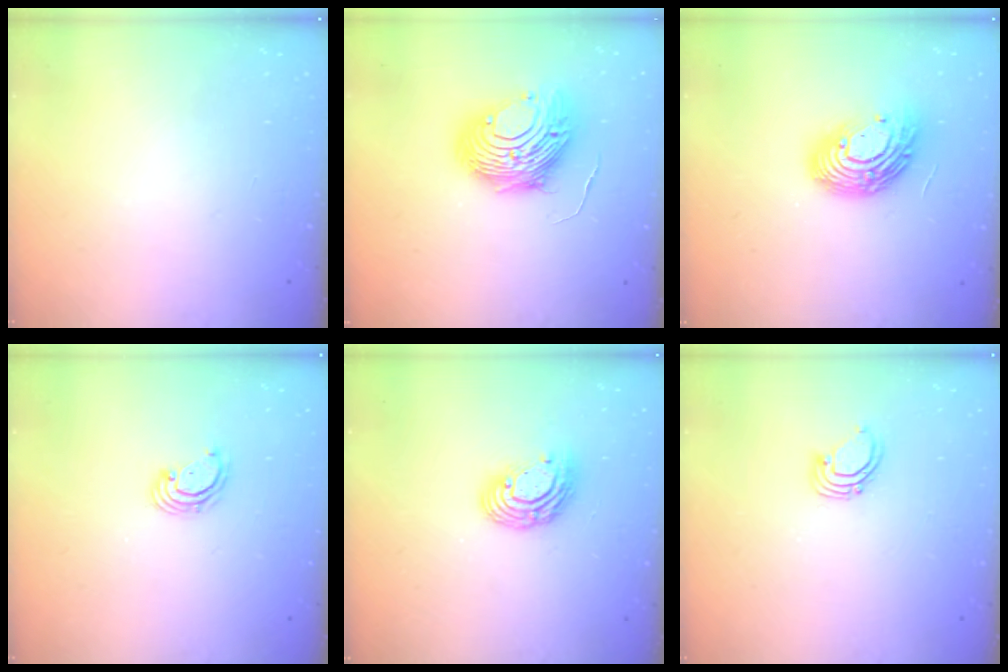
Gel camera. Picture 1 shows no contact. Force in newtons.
{"total": 13.0, "press": 12.9, "slide": 1.4}
{"total": 13.7, "press": 13.7, "slide": 0.5}
{"total": 2.4, "press": 2.4, "slide": 0.2}
{"total": 9.5, "press": 9.5, "slide": 0.7}
{"total": 2.9, "press": 2.9, "slide": 0.3}